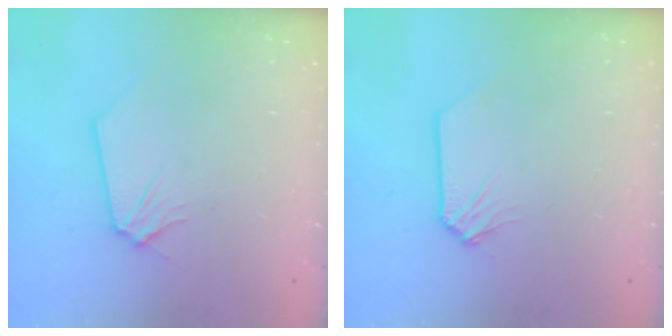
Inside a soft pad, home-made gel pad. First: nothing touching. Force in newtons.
{"total": 0.6, "press": 0.6, "slide": 0.1}